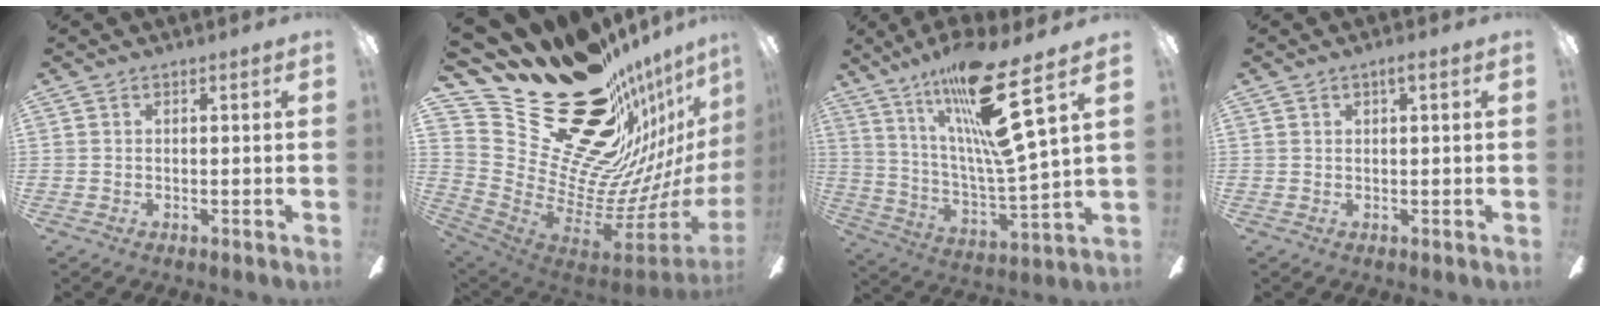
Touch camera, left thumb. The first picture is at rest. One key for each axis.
{"total": 29.9, "fx": 19.3, "fy": 16.6, "fz": 15.6, "tx": -0.182, "ty": -0.197, "tz": 0.413}
{"total": 22.1, "fx": 14.1, "fy": 2.6, "fz": 16.8, "tx": -0.320, "ty": -0.079, "tz": 0.214}
{"total": 1.9, "fx": 0.7, "fy": 0.4, "fz": 1.7, "tx": -0.026, "ty": 0.002, "tz": 0.009}